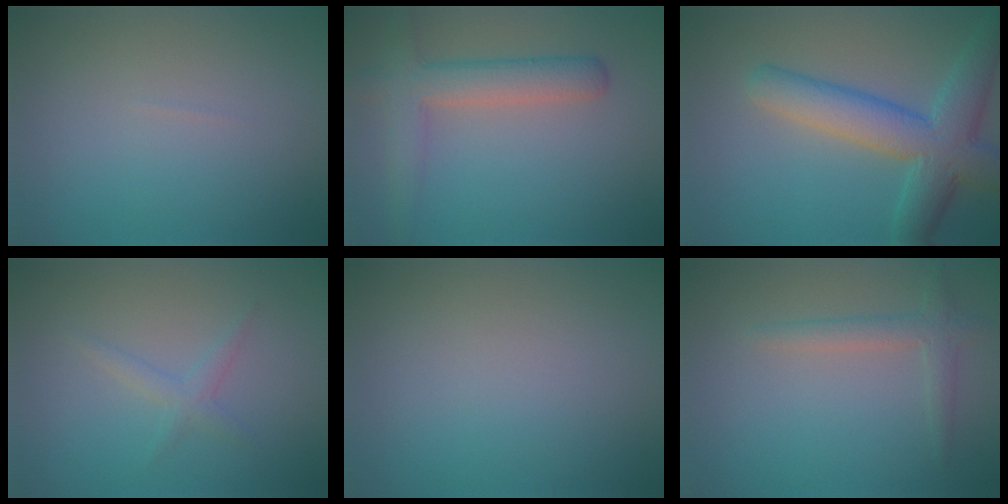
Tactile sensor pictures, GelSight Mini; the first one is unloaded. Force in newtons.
{"total": 4.3, "press": 4.3, "slide": 0.3}
{"total": 7.1, "press": 7.1, "slide": 0.1}
{"total": 1.3, "press": 1.3, "slide": 0.0}
{"total": 0.0}
{"total": 2.0, "press": 2.0, "slide": 0.0}